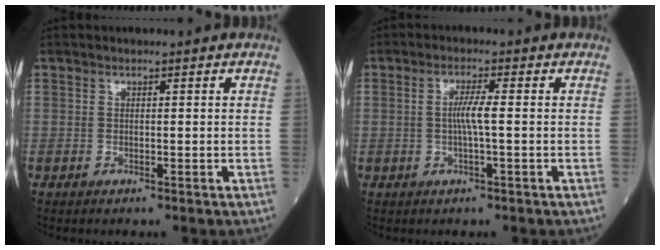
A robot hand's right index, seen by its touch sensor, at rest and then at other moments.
{"total": 3.1, "force": [-0.1, -0.2, 3.1], "torque": [-0.060, 0.000, -0.003]}